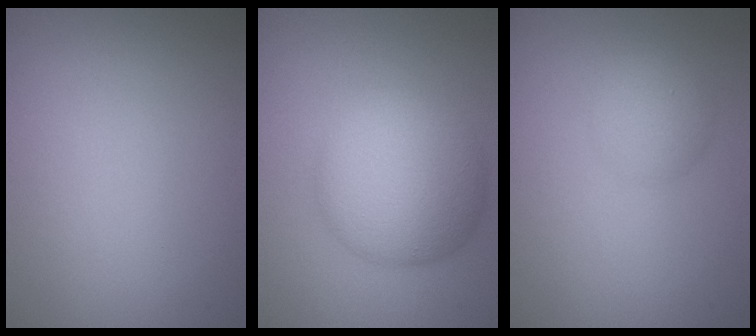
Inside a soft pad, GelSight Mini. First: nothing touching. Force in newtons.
{"total": 8.4, "press": 8.4, "slide": 0.0}
{"total": 2.6, "press": 2.6, "slide": 0.1}